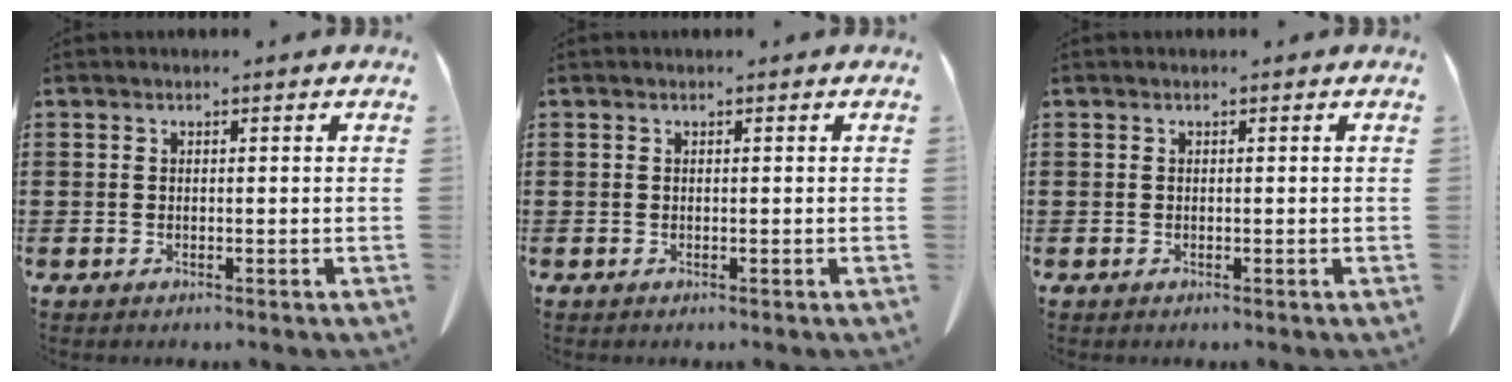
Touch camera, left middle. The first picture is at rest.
{"total": 0.0}
{"total": 0.0}